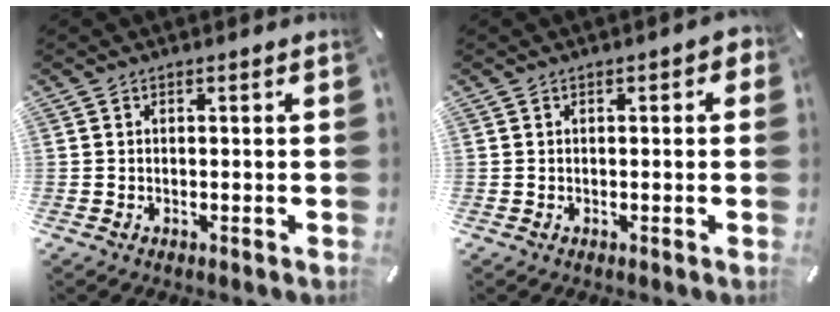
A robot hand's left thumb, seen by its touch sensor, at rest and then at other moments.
{"total": 1.1, "force": [0.0, 0.7, 0.9], "torque": [-0.009, 0.002, -0.003]}